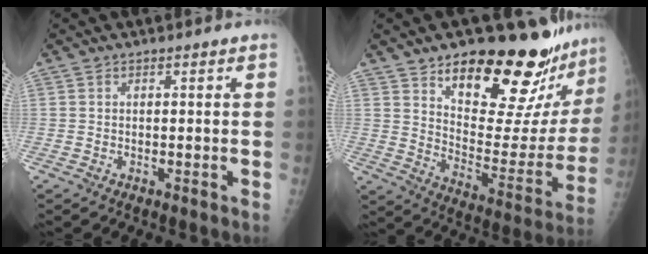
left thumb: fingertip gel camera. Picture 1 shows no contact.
{"total": 25.4, "force": [19.5, 8.1, 14.1], "torque": [-0.153, -0.125, 0.275]}